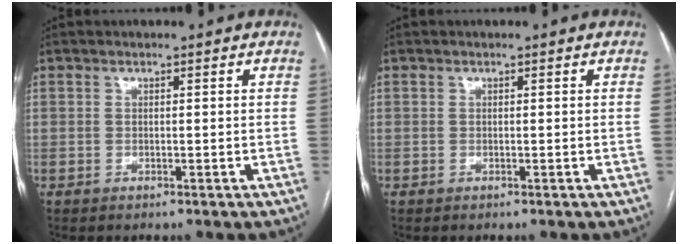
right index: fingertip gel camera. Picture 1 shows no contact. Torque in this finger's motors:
{"motor_torque": [0.00, 0.00, 0.01, 0.00]}